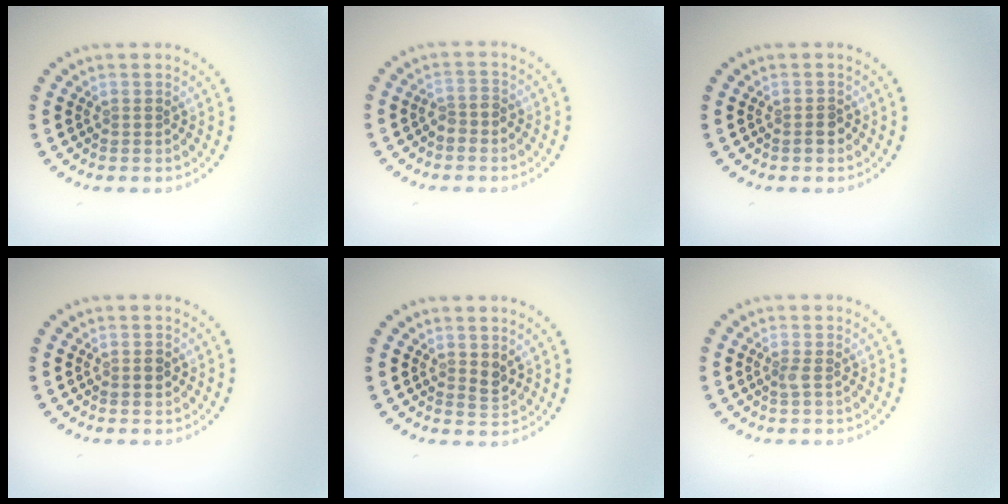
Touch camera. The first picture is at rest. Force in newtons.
{"total": 1.6, "press": 1.3, "slide": 0.9}
{"total": 1.3, "press": 1.2, "slide": 0.4}
{"total": 1.2, "press": 1.2, "slide": 0.1}
{"total": 1.1, "press": 1.0, "slide": 0.5}
{"total": 0.7, "press": 0.6, "slide": 0.4}